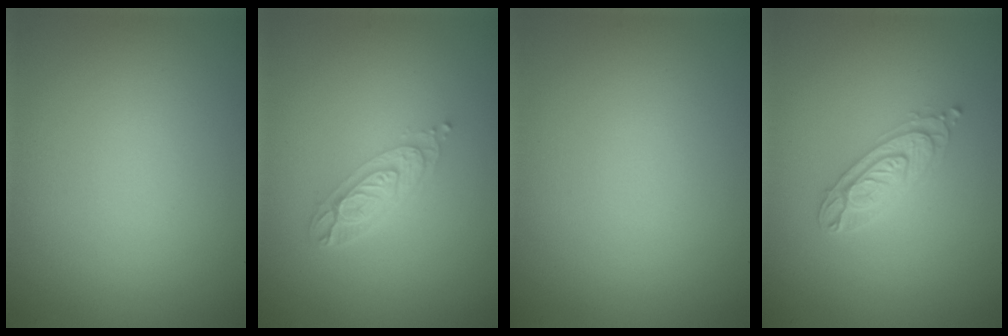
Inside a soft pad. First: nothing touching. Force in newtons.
{"total": 3.4, "press": 2.6, "slide": 2.2}
{"total": 0.0}
{"total": 2.6, "press": 2.5, "slide": 0.5}